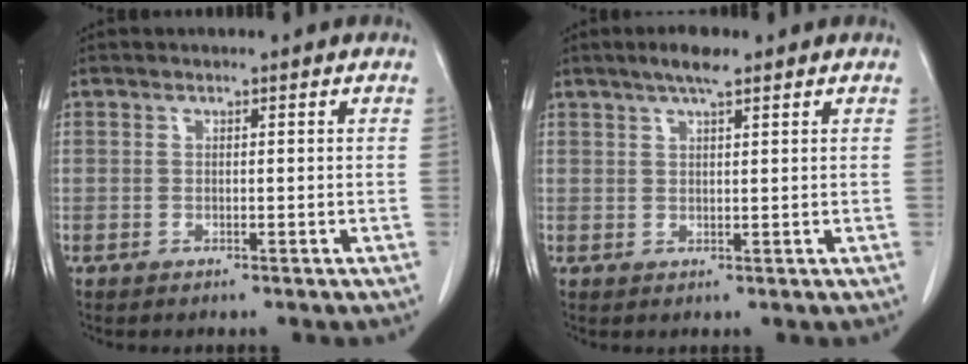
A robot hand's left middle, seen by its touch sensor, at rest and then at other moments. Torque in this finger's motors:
{"motor_torque": [0.22, -0.19, 0.00, 0.02]}